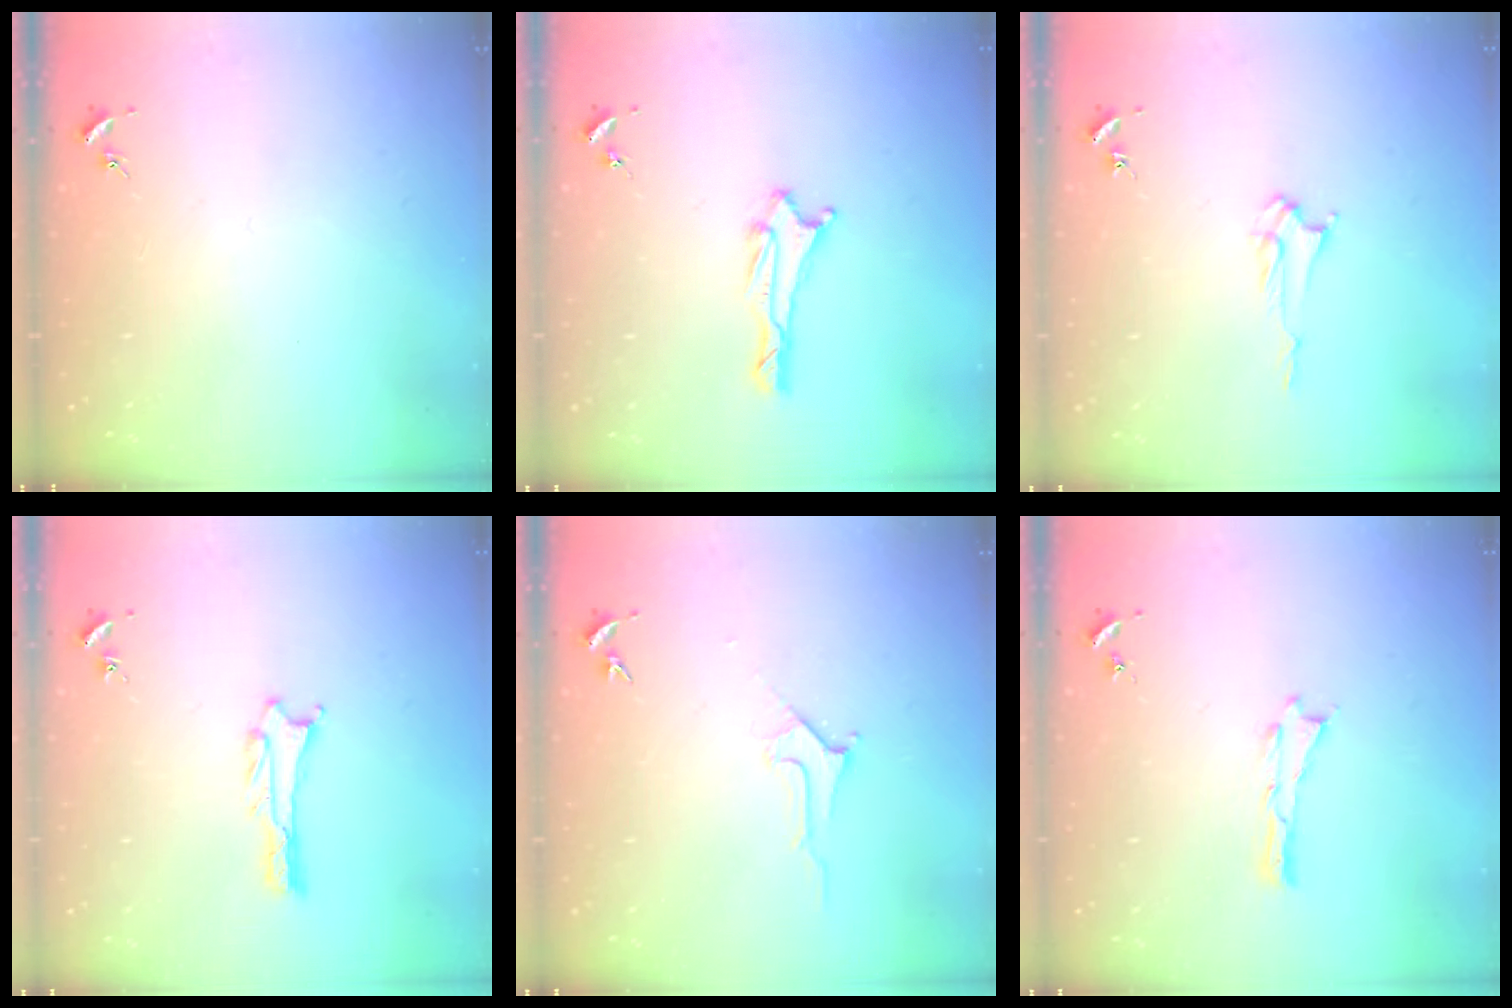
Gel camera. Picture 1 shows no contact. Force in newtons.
{"total": 1.3, "press": 1.3, "slide": 0.1}
{"total": 2.4, "press": 2.4, "slide": 0.3}
{"total": 1.1, "press": 1.1, "slide": 0.1}
{"total": 2.8, "press": 2.8, "slide": 0.4}
{"total": 0.0}